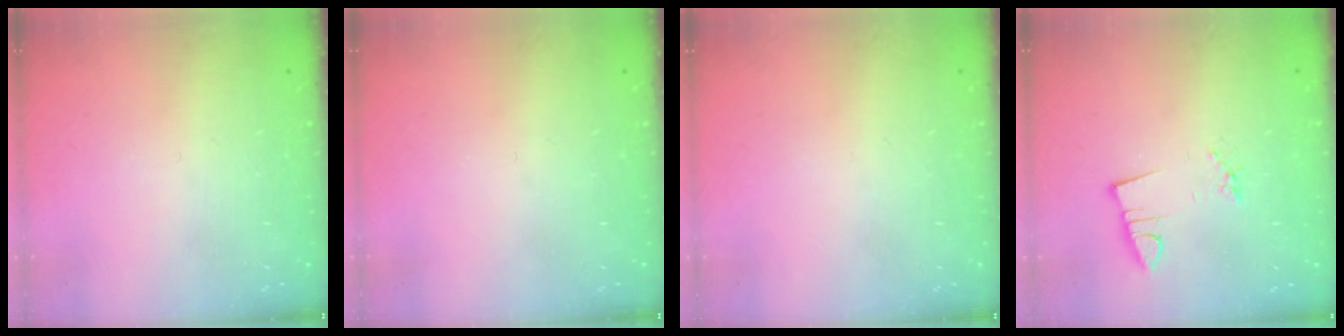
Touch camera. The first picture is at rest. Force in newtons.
{"total": 0.0}
{"total": 0.0}
{"total": 2.9, "press": 1.5, "slide": 2.5}